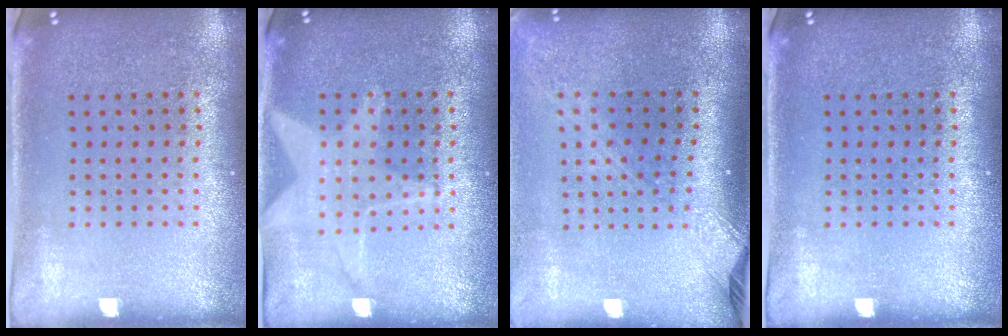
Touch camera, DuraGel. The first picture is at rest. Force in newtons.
{"total": 1.2, "press": 1.2, "slide": 0.3}
{"total": 2.2, "press": 1.6, "slide": 1.5}
{"total": 0.0}